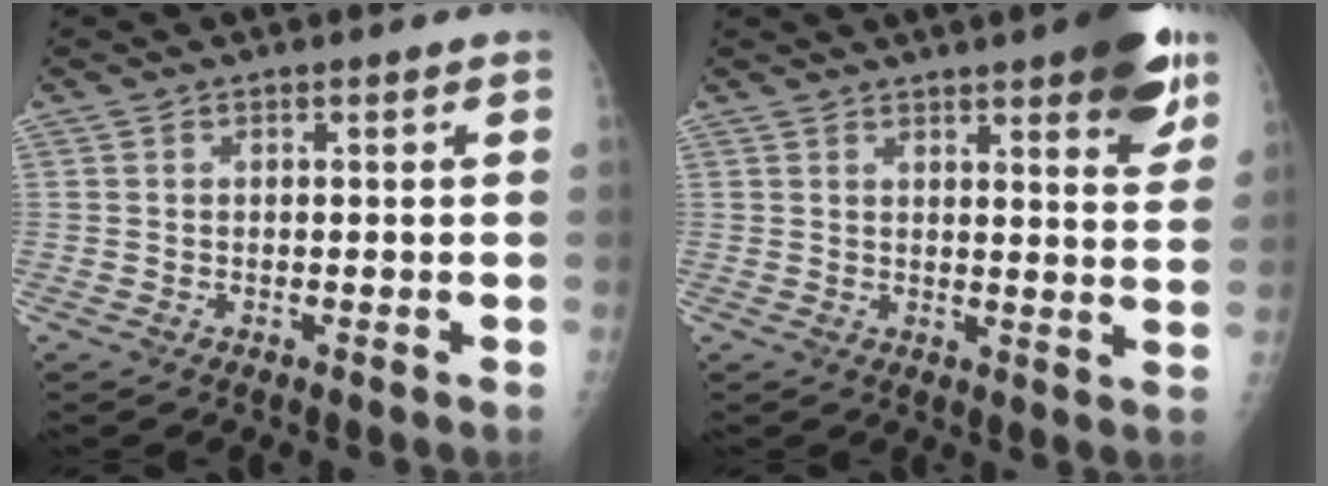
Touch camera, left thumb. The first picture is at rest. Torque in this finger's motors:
{"motor_torque": [1.16, 0.64, 0.74, -0.46, 0.16]}